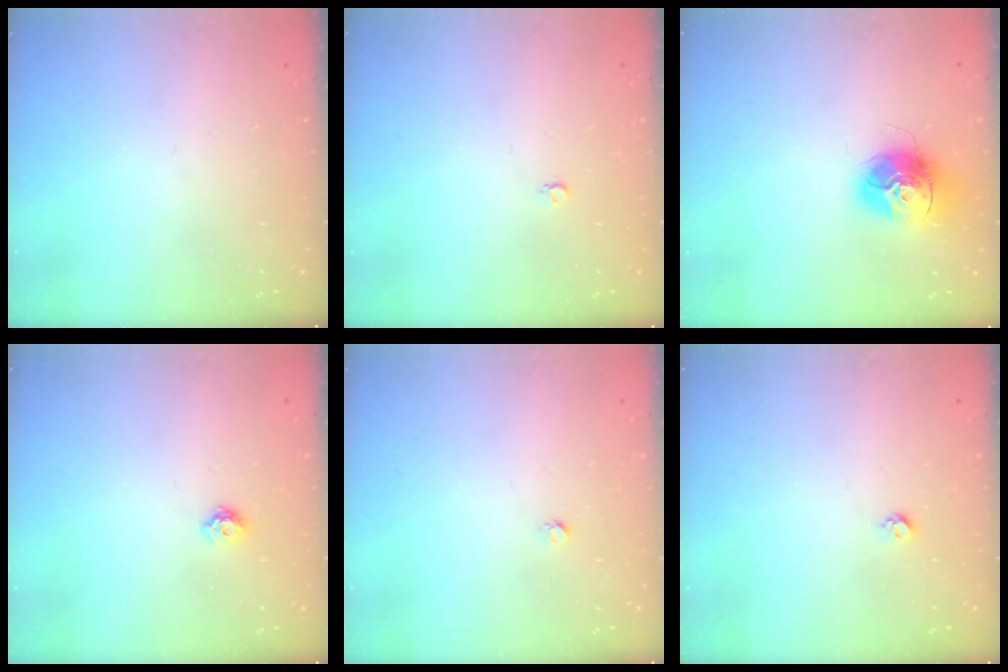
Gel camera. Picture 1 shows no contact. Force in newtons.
{"total": 2.6, "press": 2.6, "slide": 0.3}
{"total": 14.6, "press": 14.5, "slide": 1.4}
{"total": 6.1, "press": 6.0, "slide": 0.9}
{"total": 1.6, "press": 1.5, "slide": 0.1}
{"total": 3.3, "press": 3.3, "slide": 0.5}